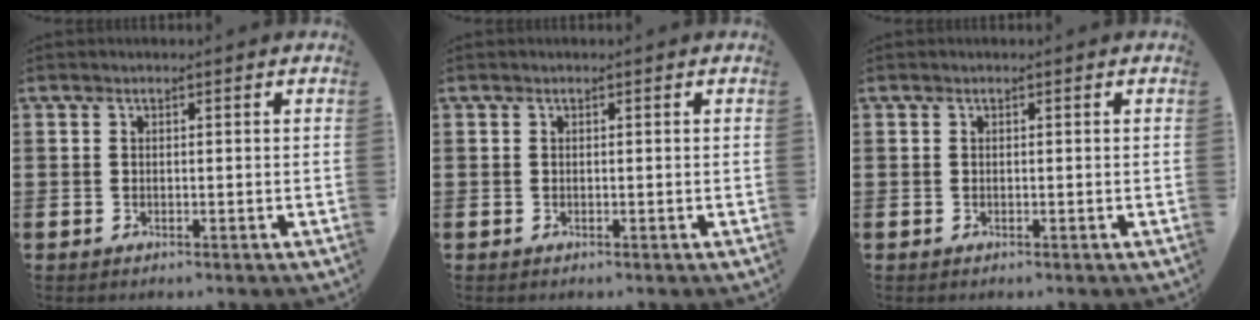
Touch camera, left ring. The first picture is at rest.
{"total": 0.0}
{"total": 0.0}